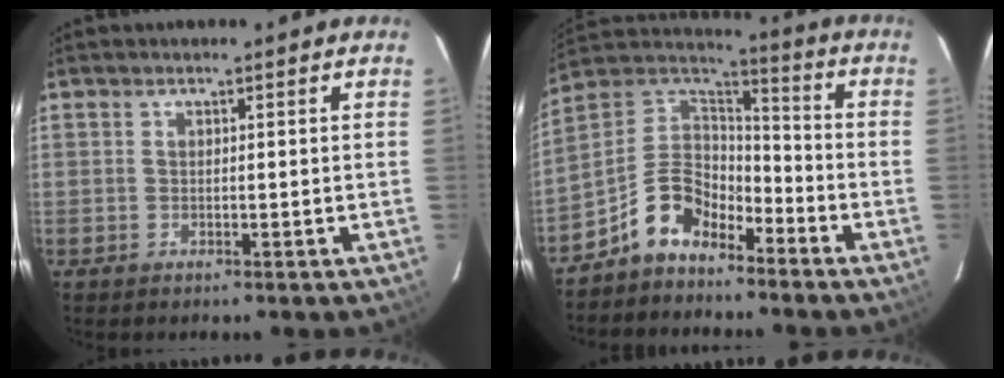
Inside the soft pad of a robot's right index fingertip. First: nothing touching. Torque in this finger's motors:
{"motor_torque": [1.12, -1.02, 0.25, 0.06]}